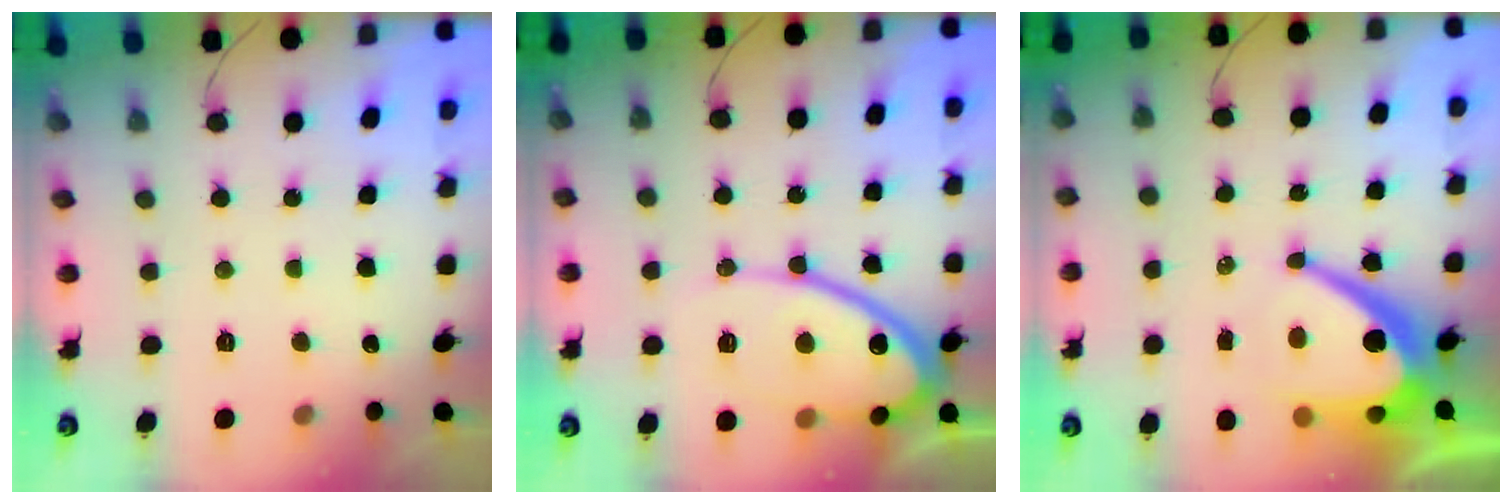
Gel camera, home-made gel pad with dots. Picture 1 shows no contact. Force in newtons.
{"total": 16.3, "press": 16.2, "slide": 1.4}
{"total": 14.7, "press": 14.7, "slide": 1.0}